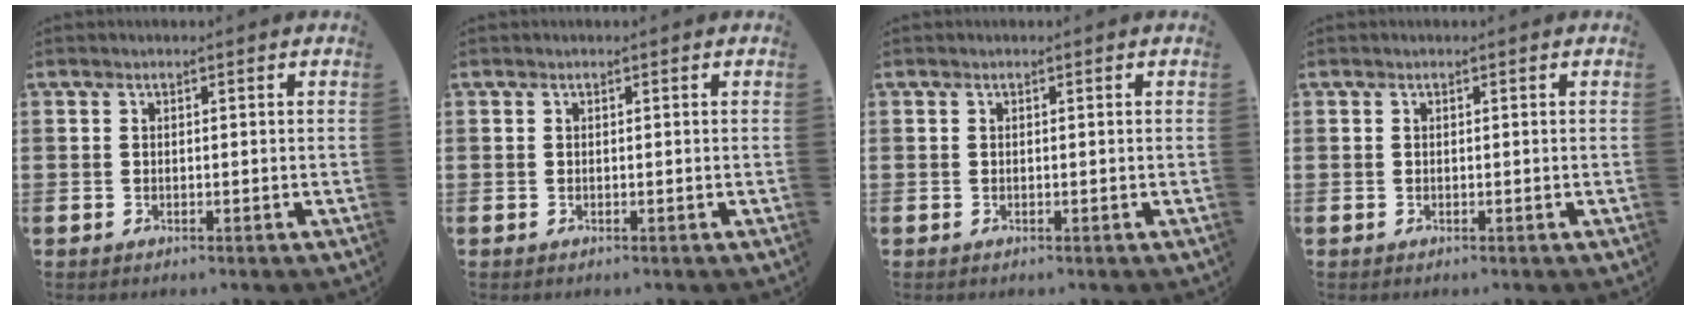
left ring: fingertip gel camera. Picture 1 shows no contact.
{"total": 0.0}
{"total": 0.0}
{"total": 0.0}